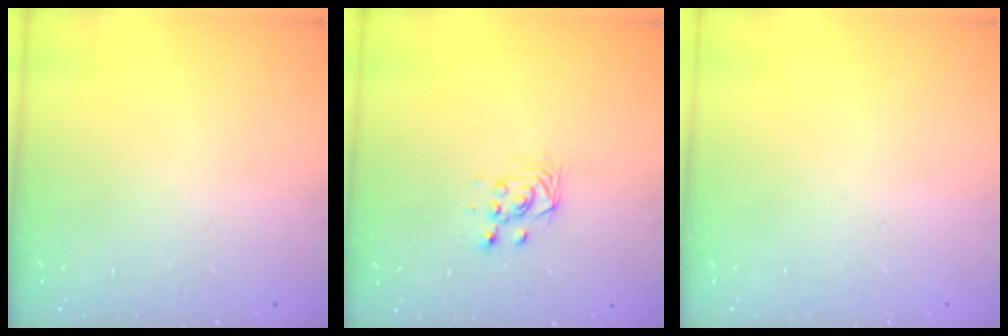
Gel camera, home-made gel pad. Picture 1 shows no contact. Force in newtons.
{"total": 3.7, "press": 3.4, "slide": 1.4}
{"total": 0.0}